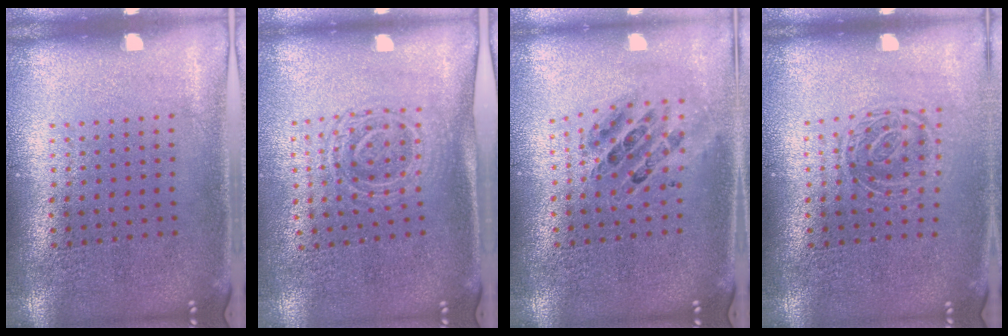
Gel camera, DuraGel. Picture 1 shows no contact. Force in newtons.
{"total": 1.6, "press": 1.3, "slide": 0.9}
{"total": 0.7, "press": 0.7, "slide": 0.0}
{"total": 1.3, "press": 1.1, "slide": 0.7}